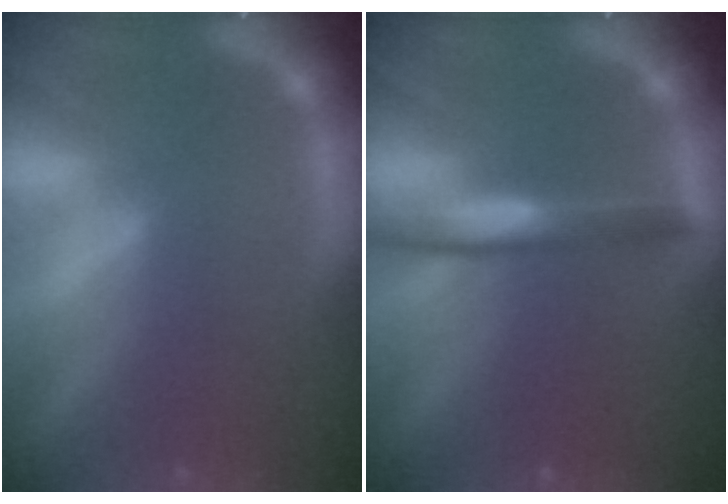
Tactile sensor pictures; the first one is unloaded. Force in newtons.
{"total": 3.5}